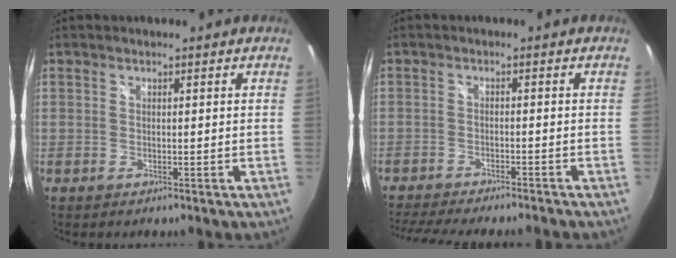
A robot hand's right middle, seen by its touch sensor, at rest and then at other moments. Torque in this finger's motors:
{"motor_torque": [1.07, -1.07, 0.22, 0.11]}